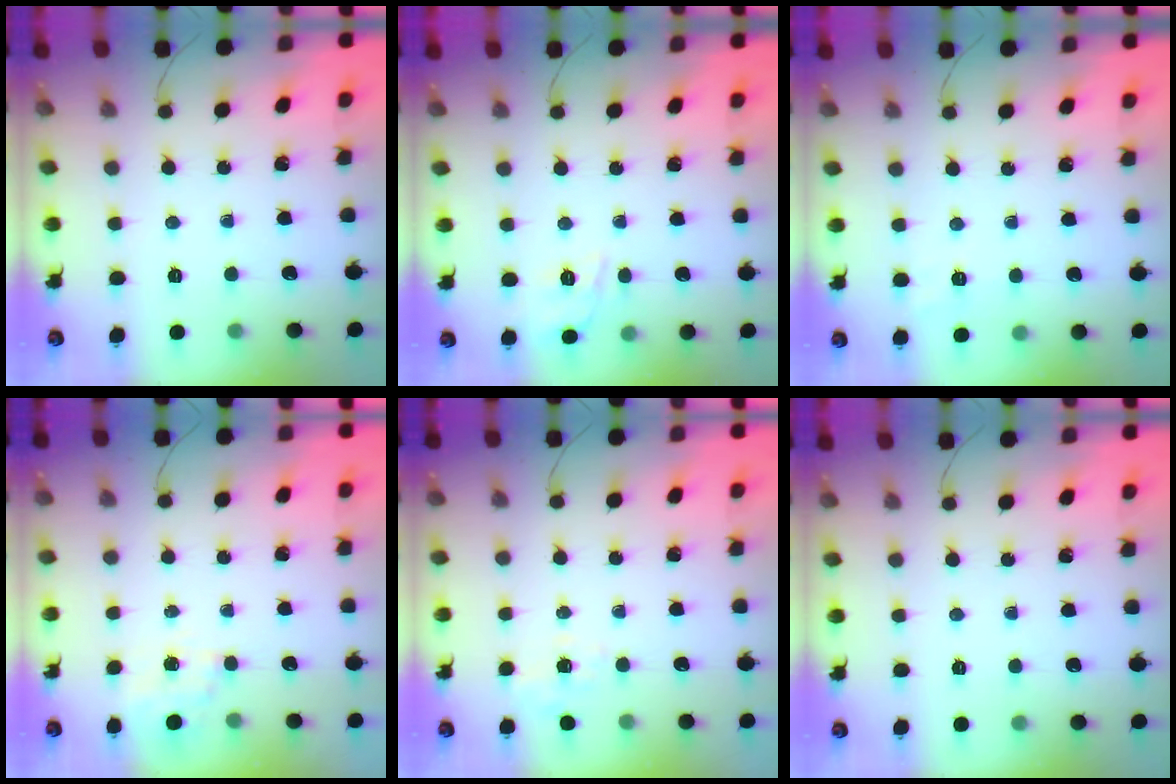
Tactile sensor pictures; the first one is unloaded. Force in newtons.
{"total": 8.4, "press": 8.3, "slide": 1.5}
{"total": 2.9, "press": 2.6, "slide": 1.4}
{"total": 4.7, "press": 4.5, "slide": 1.4}
{"total": 1.7, "press": 0.9, "slide": 1.4}
{"total": 0.0}